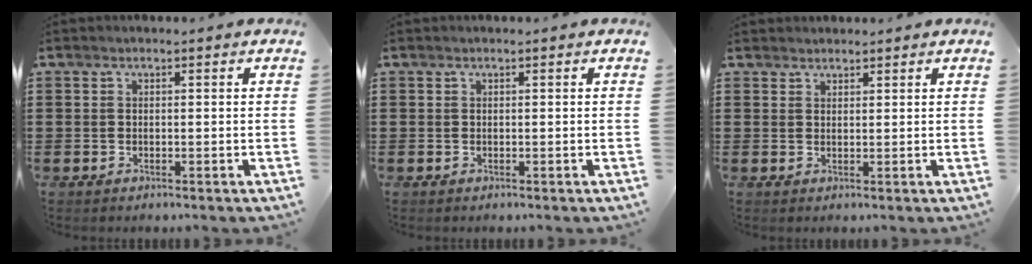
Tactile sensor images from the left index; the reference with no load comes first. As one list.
[{"total": 0.0}, {"total": 1.6, "force": [1.5, 0.5, -0.2], "torque": [-0.001, 0.002, 0.031]}]